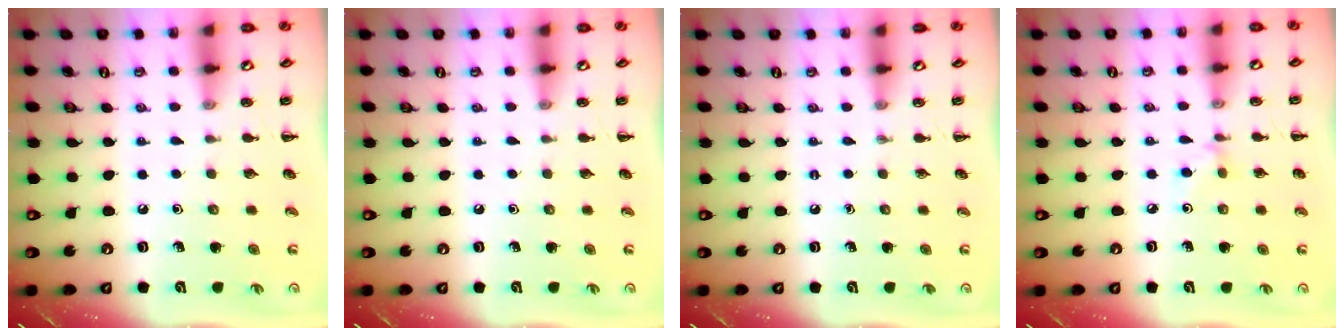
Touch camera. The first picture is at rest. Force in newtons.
{"total": 0.0}
{"total": 0.0}
{"total": 3.2, "press": 2.9, "slide": 1.2}